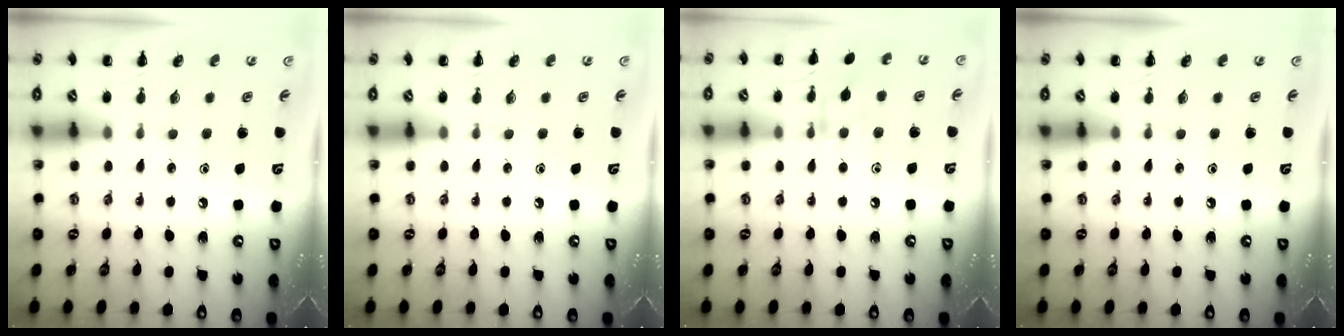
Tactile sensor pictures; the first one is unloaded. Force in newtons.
{"total": 0.0}
{"total": 7.7, "press": 7.6, "slide": 0.8}
{"total": 0.0}